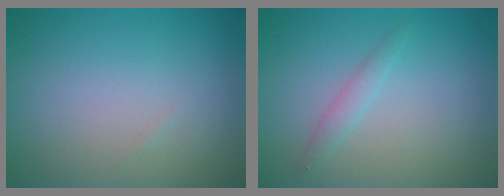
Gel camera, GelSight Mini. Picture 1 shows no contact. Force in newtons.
{"total": 1.5, "press": 1.5, "slide": 0.1}